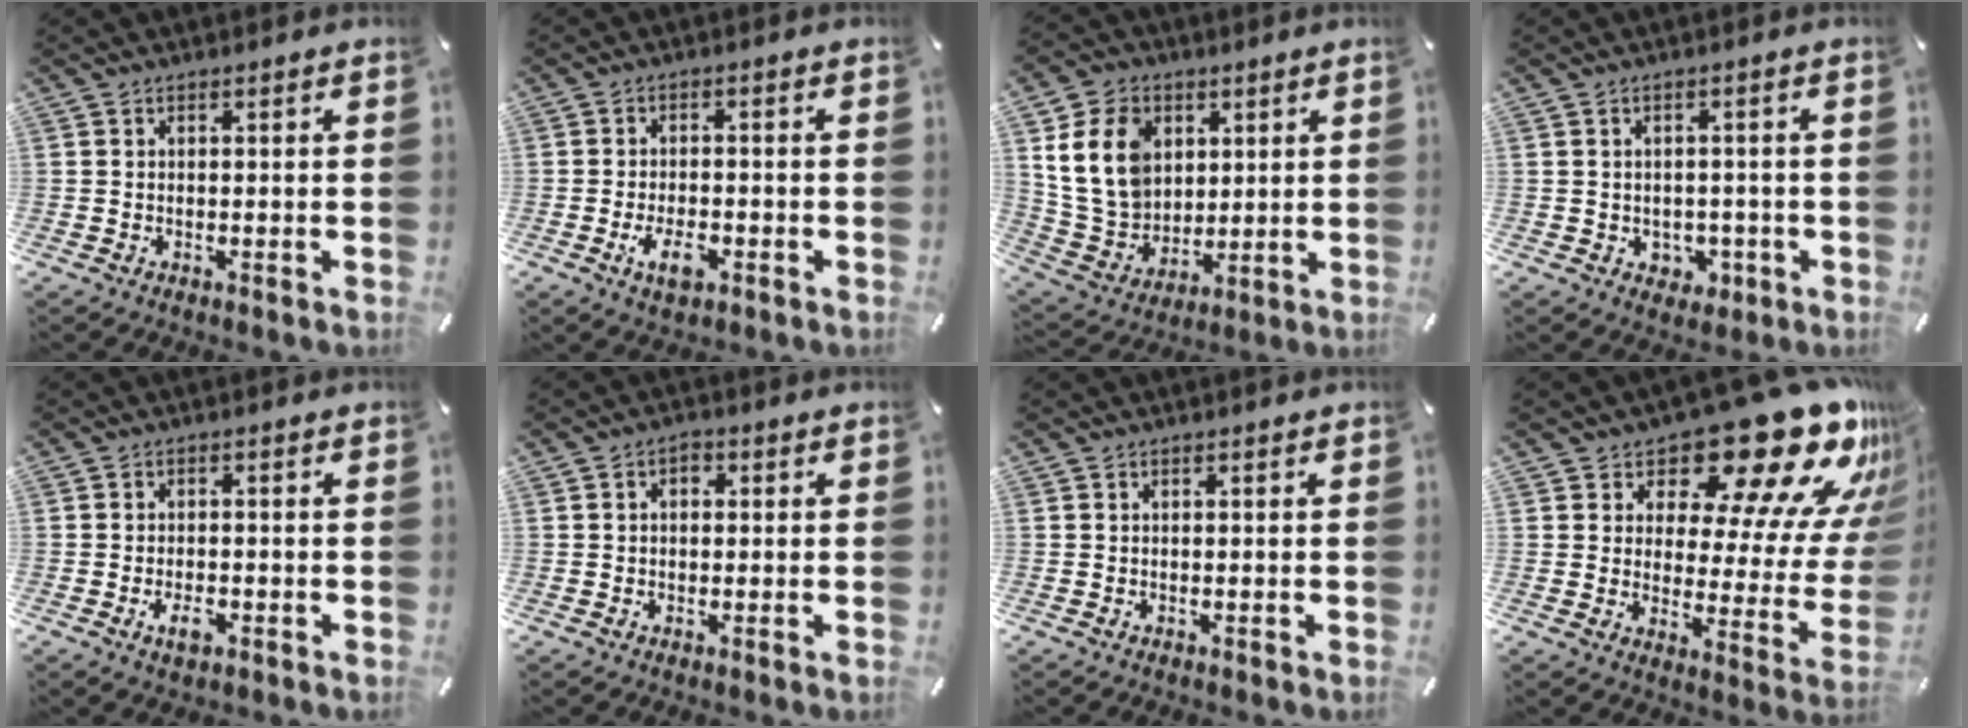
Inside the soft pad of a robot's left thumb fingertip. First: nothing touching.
{"total": 5.3, "force": [-2.3, 2.8, 3.9], "torque": [-0.087, 0.004, -0.046]}
{"total": 14.8, "force": [4.7, 11.9, 7.5], "torque": [-0.177, -0.005, 0.091]}
{"total": 3.4, "force": [-0.5, 3.2, 1.1], "torque": [-0.004, -0.001, -0.010]}
{"total": 3.5, "force": [-1.6, 1.8, 2.6], "torque": [-0.056, 0.002, -0.030]}
{"total": 2.2, "force": [0.2, 1.7, 1.3], "torque": [-0.019, 0.005, -0.001]}
{"total": 0.0}
{"total": 22.4, "force": [15.8, 8.5, 13.4], "torque": [-0.175, -0.125, 0.252]}